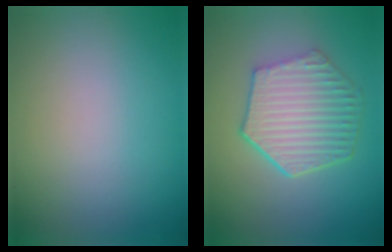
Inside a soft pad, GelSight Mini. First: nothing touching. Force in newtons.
{"total": 6.4, "press": 4.9, "slide": 4.2}